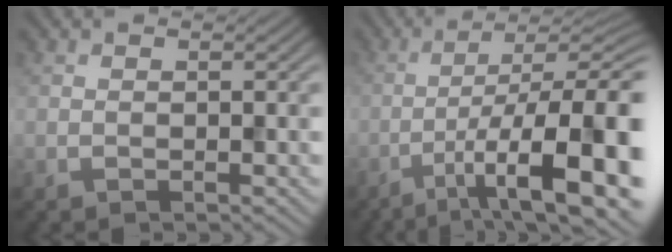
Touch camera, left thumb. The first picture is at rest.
{"total": 14.3, "force": [-5.5, 3.7, 12.7], "torque": [-0.196, -0.003, -0.078]}